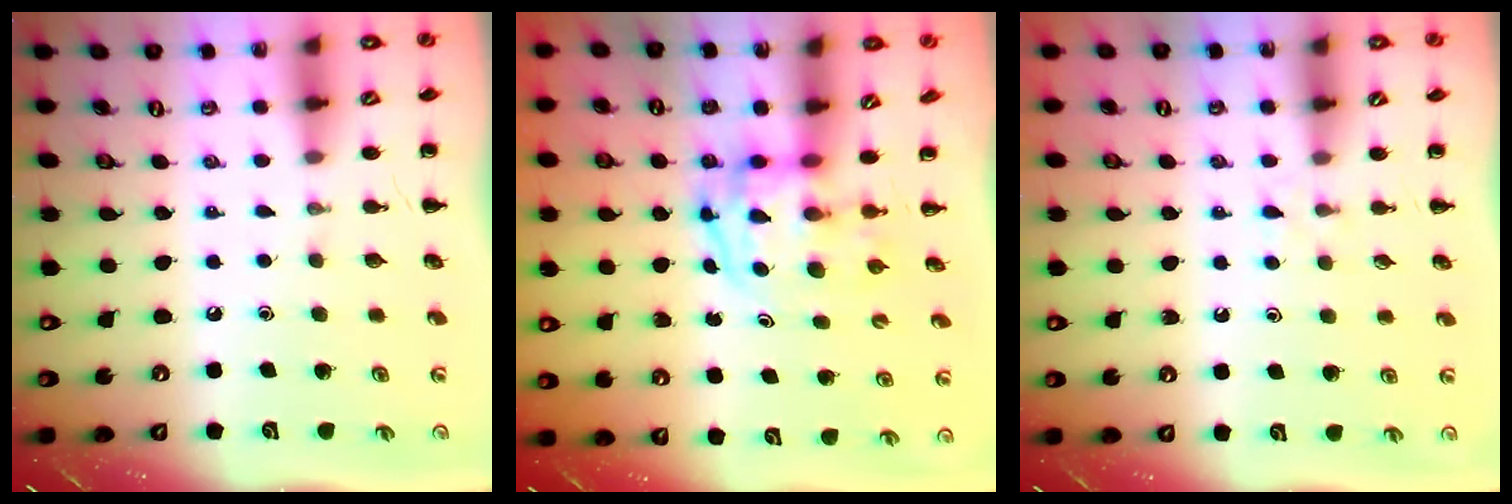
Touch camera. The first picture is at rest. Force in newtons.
{"total": 3.8, "press": 3.7, "slide": 0.8}
{"total": 2.9, "press": 2.6, "slide": 1.3}